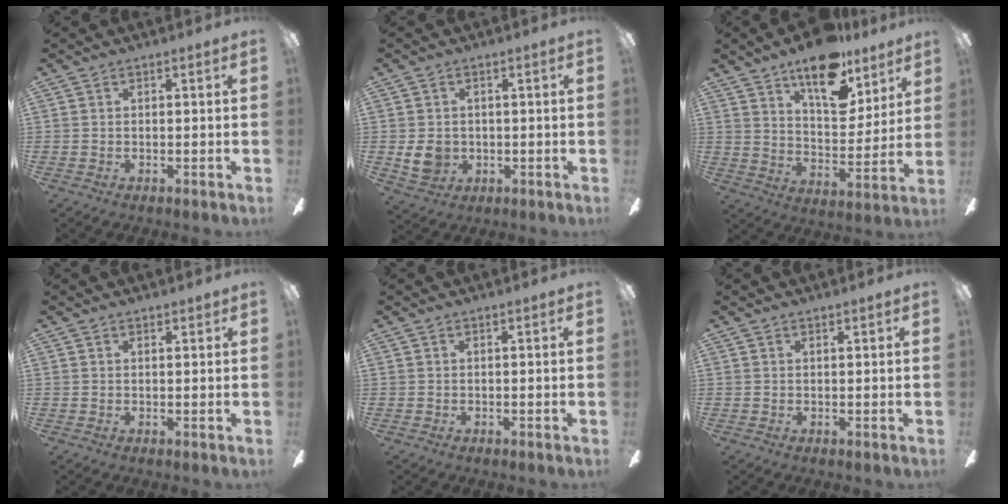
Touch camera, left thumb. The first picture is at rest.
{"total": 6.1, "force": [-0.1, 5.4, 2.8], "torque": [-0.061, 0.003, -0.002]}
{"total": 17.4, "force": [12.6, 7.8, 9.2], "torque": [-0.136, -0.076, 0.218]}
{"total": 1.1, "force": [0.9, 0.4, 0.2], "torque": [0.003, -0.003, 0.016]}
{"total": 0.0}
{"total": 0.6, "force": [0.6, 0.2, 0.1], "torque": [0.004, -0.003, 0.009]}